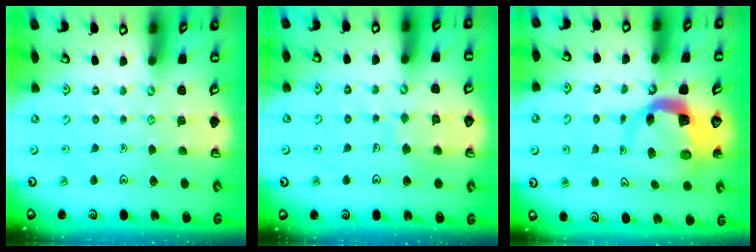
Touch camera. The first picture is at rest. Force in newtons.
{"total": 6.1, "press": 6.1, "slide": 0.2}
{"total": 5.4, "press": 5.3, "slide": 0.8}